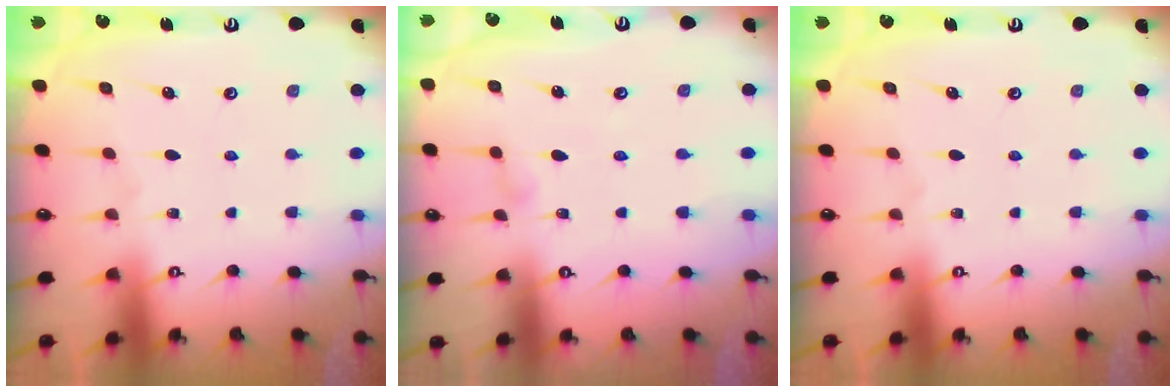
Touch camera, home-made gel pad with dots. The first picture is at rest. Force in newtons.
{"total": 3.8, "press": 3.8, "slide": 0.5}
{"total": 0.0}